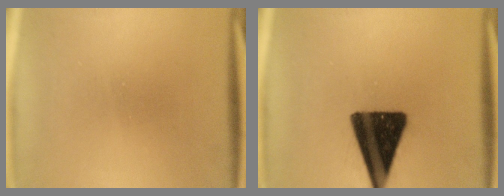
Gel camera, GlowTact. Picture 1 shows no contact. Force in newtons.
{"total": 15.8}